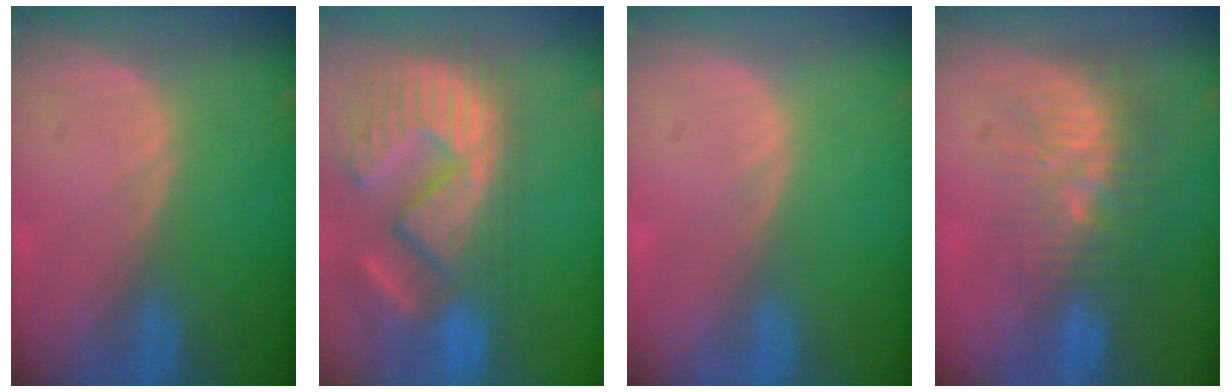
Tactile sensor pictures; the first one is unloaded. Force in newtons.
{"total": 14.9, "press": 12.4, "slide": 8.2}
{"total": 0.0}
{"total": 9.2, "press": 8.6, "slide": 3.1}